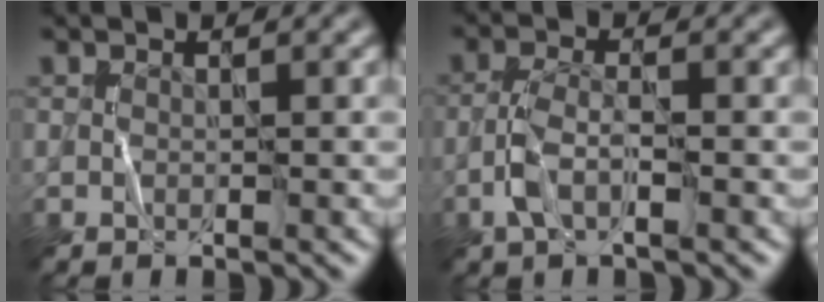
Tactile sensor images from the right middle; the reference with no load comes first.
{"total": 2.3, "force": [-1.1, 0.9, 1.8], "torque": [-0.044, 0.008, -0.030]}